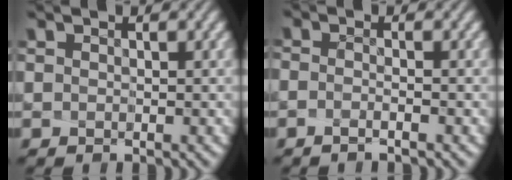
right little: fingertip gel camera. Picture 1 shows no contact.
{"total": 2.0, "force": [-1.5, -1.3, -0.2], "torque": [0.008, -0.020, -0.015]}